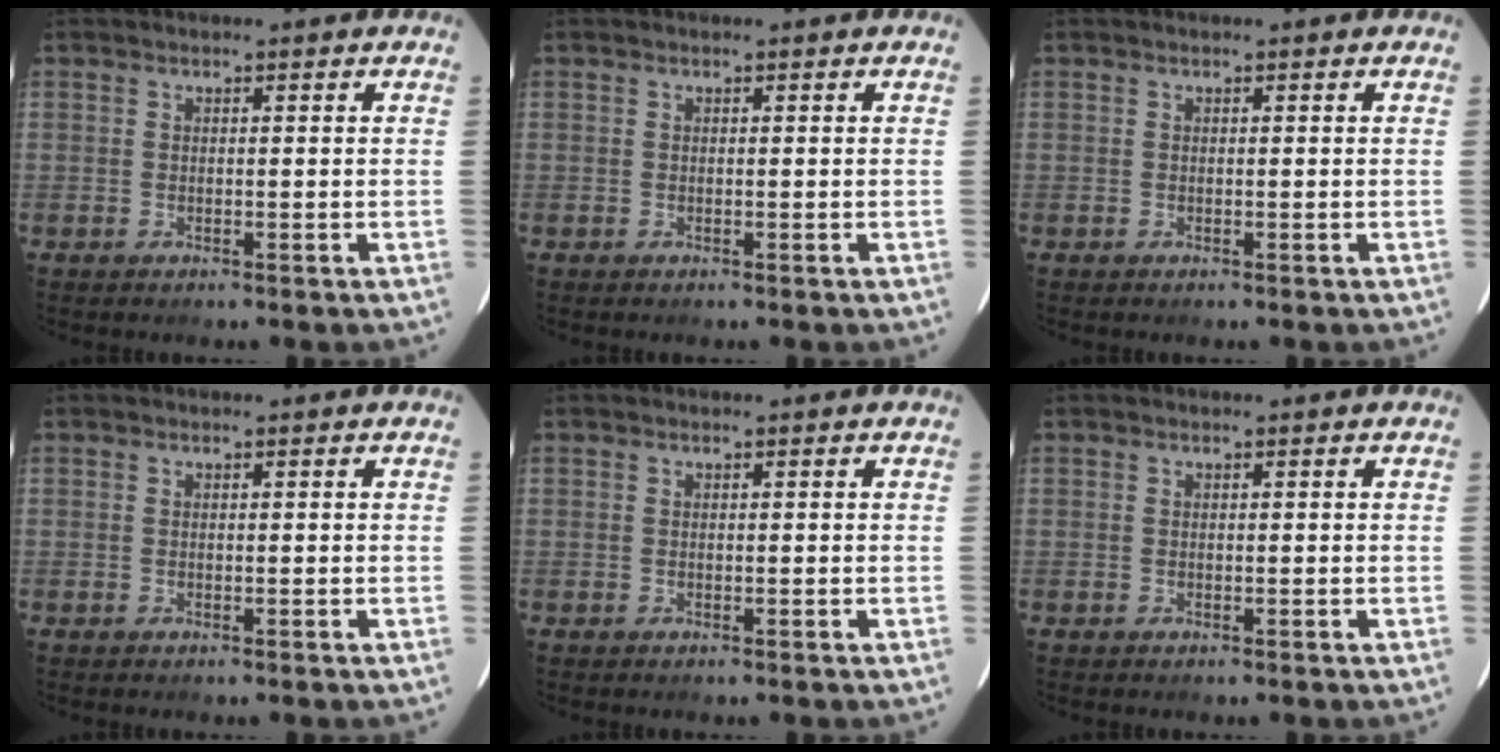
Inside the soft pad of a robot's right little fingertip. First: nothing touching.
{"total": 0.0}
{"total": 0.0}
{"total": 0.0}
{"total": 0.0}
{"total": 0.0}